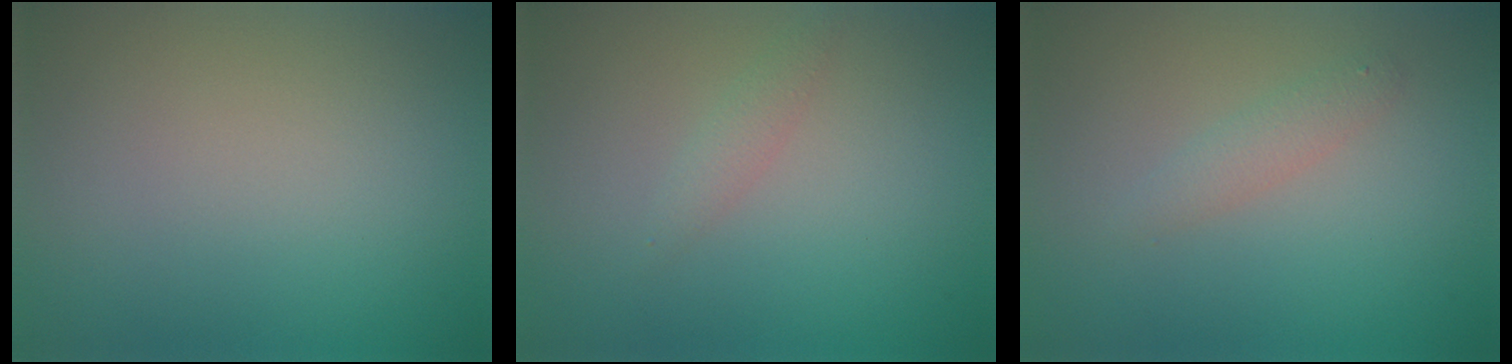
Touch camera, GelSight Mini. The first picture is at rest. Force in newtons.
{"total": 1.2, "press": 1.2, "slide": 0.0}
{"total": 1.5, "press": 1.5, "slide": 0.0}